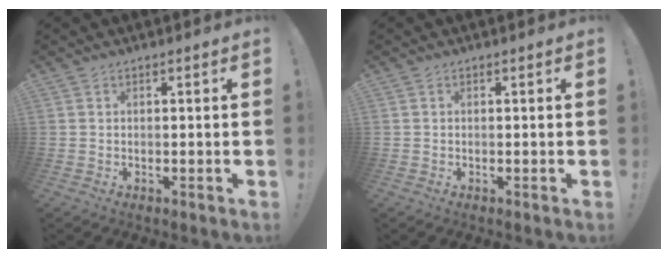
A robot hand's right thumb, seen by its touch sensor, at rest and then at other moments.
{"total": 0.0}